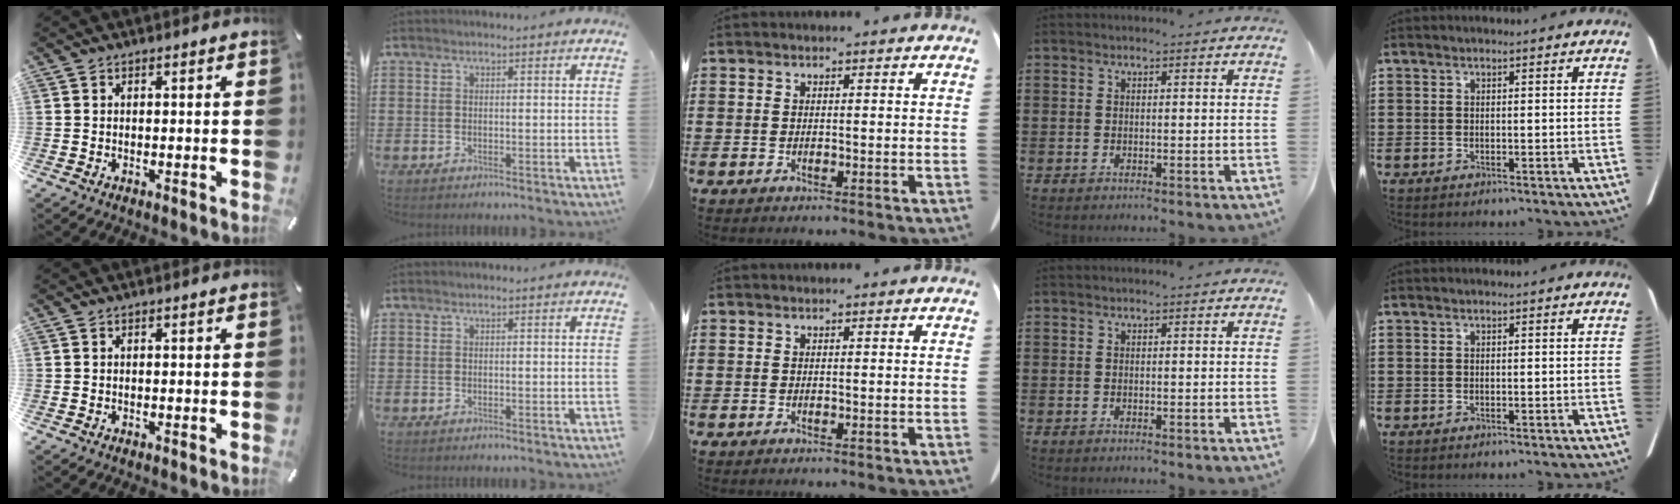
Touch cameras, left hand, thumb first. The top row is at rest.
{}